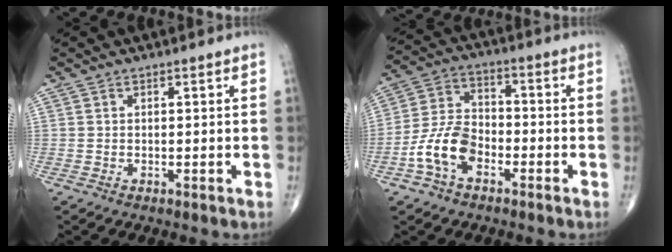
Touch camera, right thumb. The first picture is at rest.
{"total": 10.2, "force": [-4.3, 6.2, 6.8], "torque": [-0.130, 0.037, -0.086]}